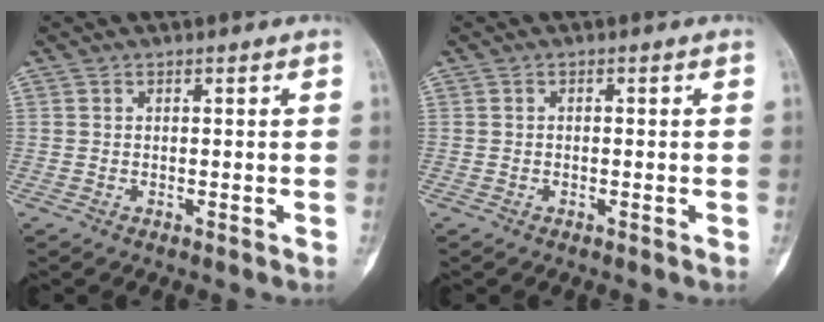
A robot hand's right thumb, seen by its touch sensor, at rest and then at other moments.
{"total": 0.0}